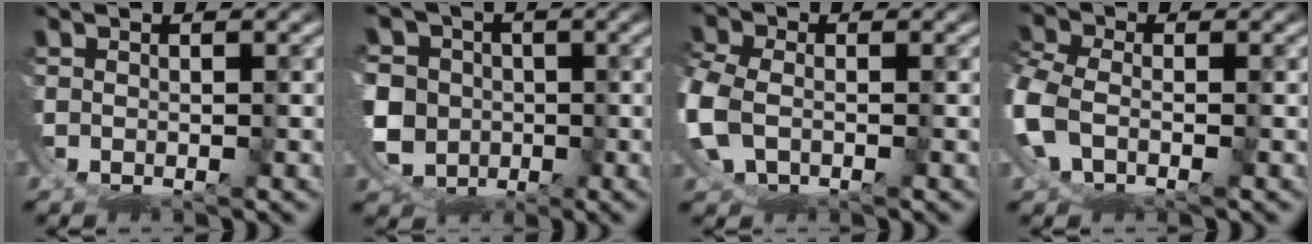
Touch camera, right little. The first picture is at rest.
{"total": 7.6, "force": [1.1, 7.1, 2.3], "torque": [-0.046, -0.038, 0.029]}
{"total": 2.8, "force": [-0.3, 2.6, 1.0], "torque": [-0.074, -0.018, 0.004]}
{"total": 5.1, "force": [-1.2, 4.2, 2.5], "torque": [-0.106, -0.028, -0.012]}